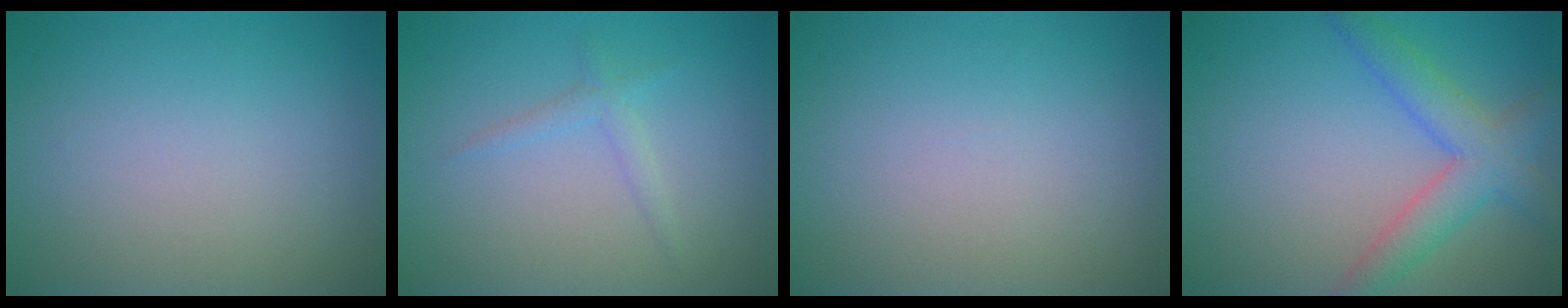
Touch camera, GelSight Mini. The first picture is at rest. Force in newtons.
{"total": 1.3, "press": 1.3, "slide": 0.1}
{"total": 0.0}
{"total": 4.6, "press": 4.6, "slide": 0.3}